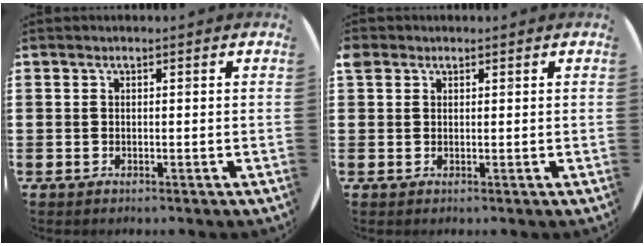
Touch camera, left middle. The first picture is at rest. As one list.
[{"total": 1.2, "force": [1.0, 0.7, 0.2], "torque": [0.002, 0.000, 0.018]}]